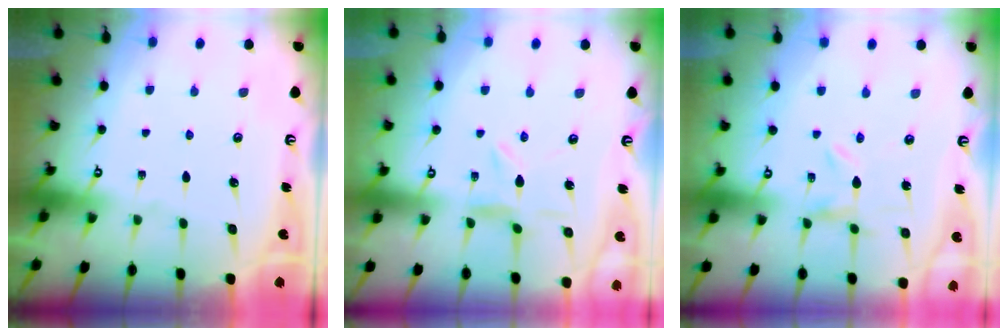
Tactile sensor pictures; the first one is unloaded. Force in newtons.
{"total": 2.1, "press": 2.1, "slide": 0.3}
{"total": 0.0}